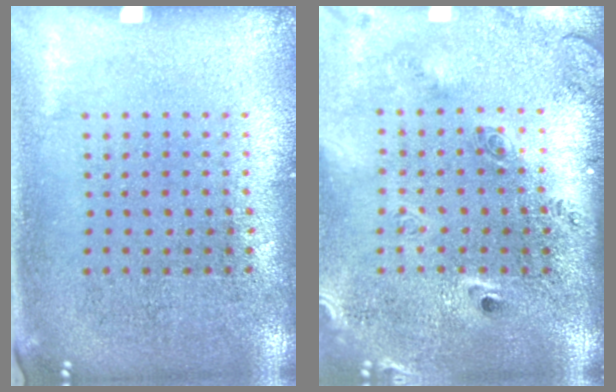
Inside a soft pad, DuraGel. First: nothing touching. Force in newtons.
{"total": 2.6, "press": 1.9, "slide": 1.8}